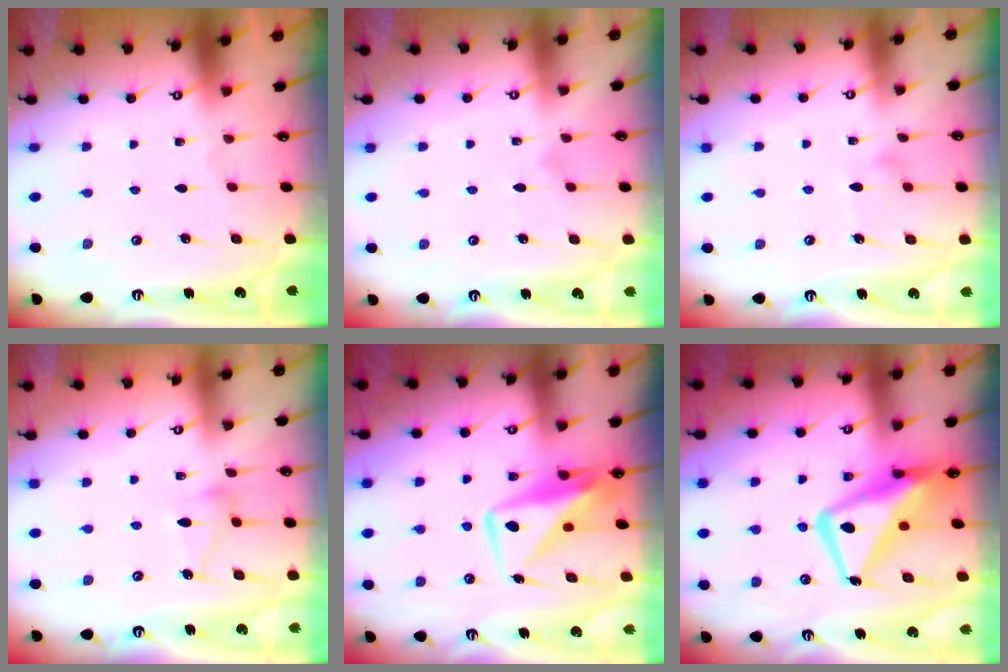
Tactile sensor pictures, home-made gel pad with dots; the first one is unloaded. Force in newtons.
{"total": 5.3, "press": 5.3, "slide": 0.3}
{"total": 9.4, "press": 9.3, "slide": 0.5}
{"total": 9.2, "press": 9.2, "slide": 0.4}
{"total": 11.0, "press": 11.0, "slide": 0.9}
{"total": 15.2, "press": 15.1, "slide": 1.9}